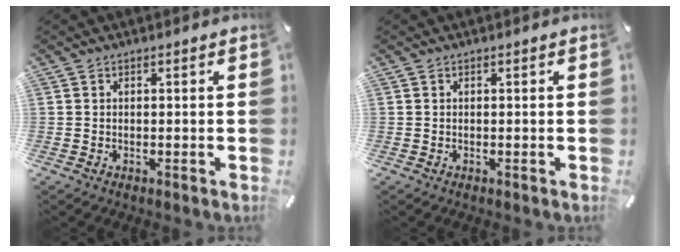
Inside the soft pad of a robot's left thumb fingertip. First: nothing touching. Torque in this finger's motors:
{"motor_torque": [0.00, 0.00, -0.01, 0.01, 0.00]}